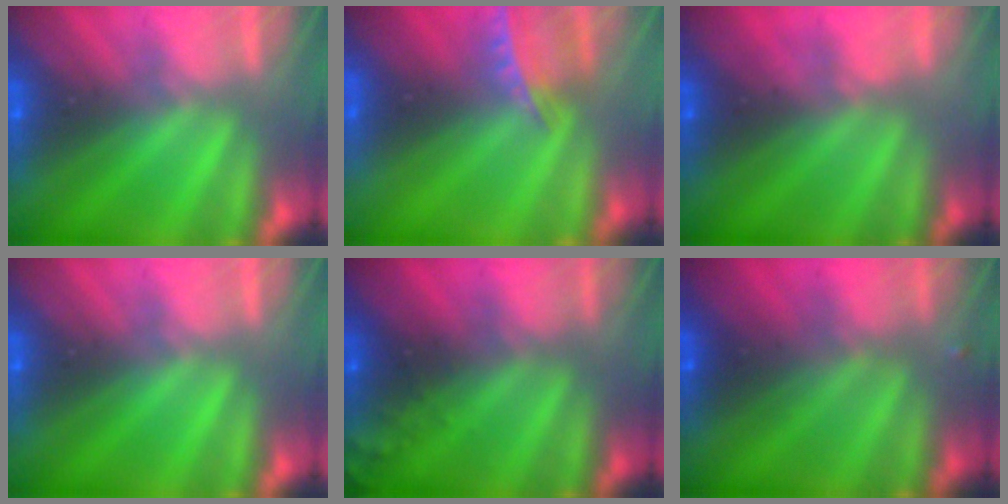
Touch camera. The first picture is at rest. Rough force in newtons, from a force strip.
{"total": 5.8}
{"total": 4.5}
{"total": 0.0}
{"total": 6.7}
{"total": 1.9}